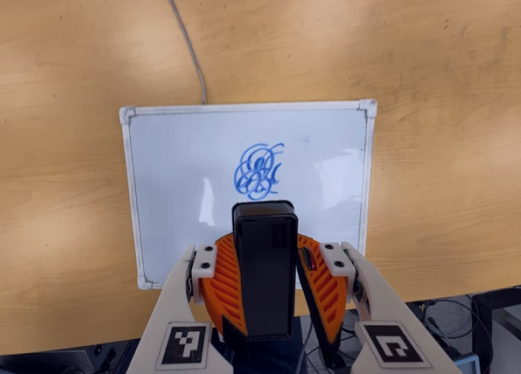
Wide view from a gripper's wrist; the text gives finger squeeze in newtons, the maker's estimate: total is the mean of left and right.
{"total": 8.6, "left": 9.1, "right": 8.1}